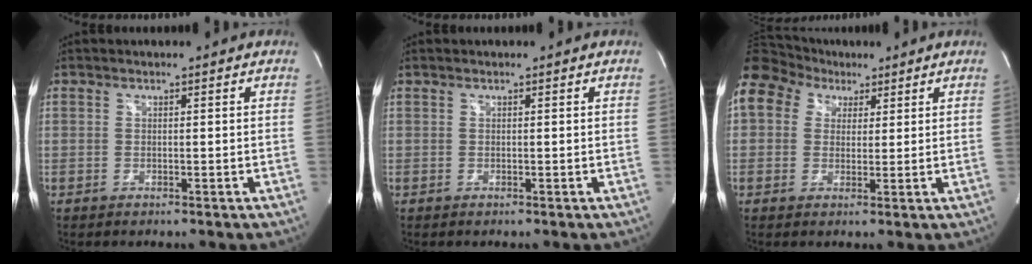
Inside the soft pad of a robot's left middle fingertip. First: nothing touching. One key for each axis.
{"total": 0.0}
{"total": 20.1, "fx": 9.9, "fy": 15.2, "fz": 8.6, "tx": -0.278, "ty": 0.112, "tz": 0.193}